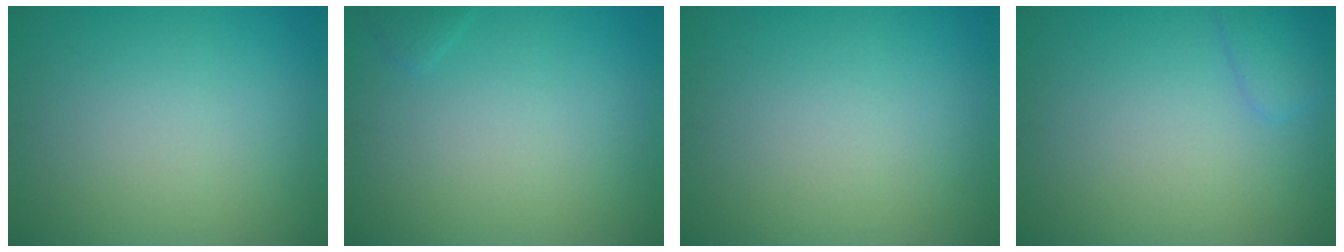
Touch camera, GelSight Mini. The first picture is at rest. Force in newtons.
{"total": 0.6, "press": 0.6, "slide": 0.1}
{"total": 0.0}
{"total": 1.5, "press": 1.5, "slide": 0.2}